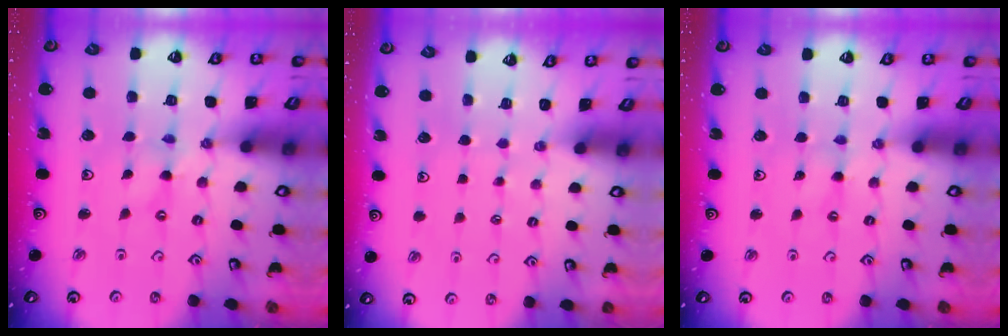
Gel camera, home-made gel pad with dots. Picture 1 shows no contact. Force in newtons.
{"total": 0.6, "press": 0.6, "slide": 0.1}
{"total": 1.4, "press": 1.4, "slide": 0.3}